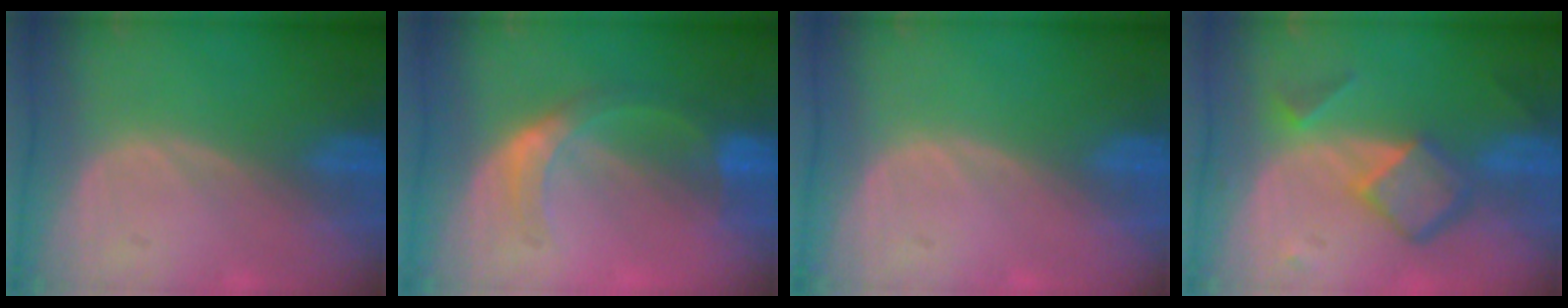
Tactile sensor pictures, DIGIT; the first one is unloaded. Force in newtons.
{"total": 5.6, "press": 5.1, "slide": 2.2}
{"total": 0.0}
{"total": 6.9, "press": 5.9, "slide": 3.5}